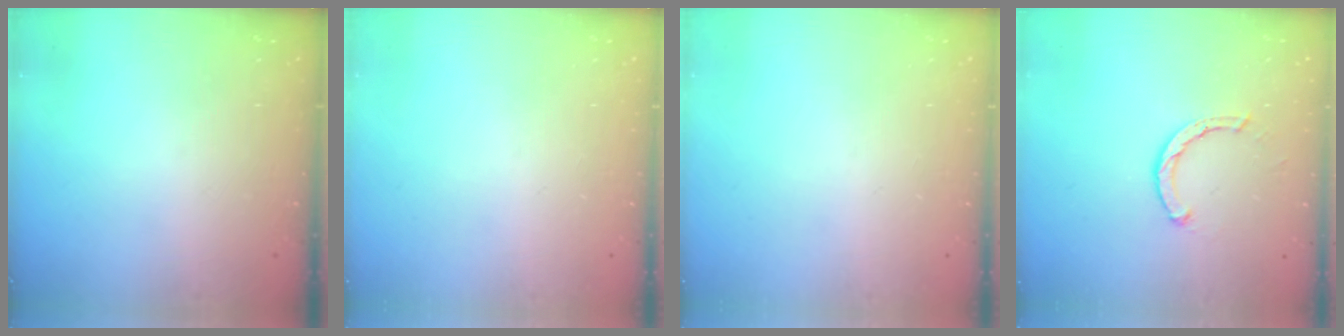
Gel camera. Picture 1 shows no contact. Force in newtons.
{"total": 0.0}
{"total": 0.0}
{"total": 2.1, "press": 2.1, "slide": 0.1}